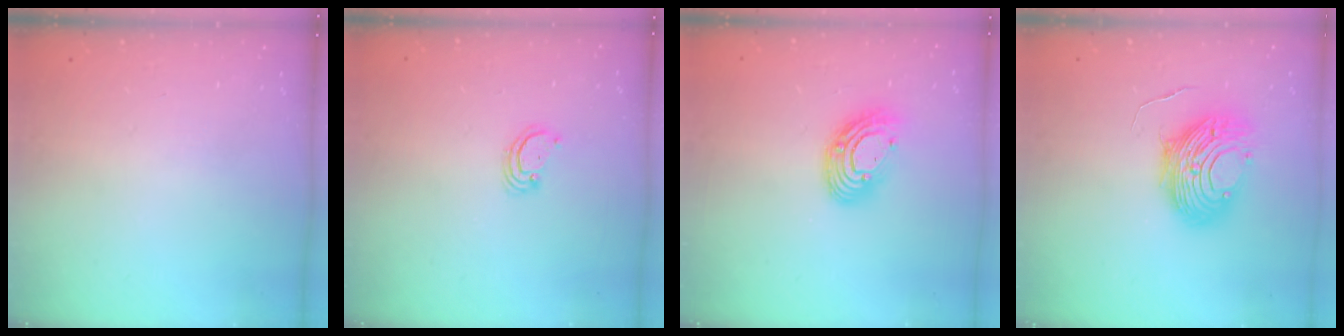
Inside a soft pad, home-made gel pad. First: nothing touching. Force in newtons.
{"total": 2.6, "press": 2.6, "slide": 0.2}
{"total": 11.6, "press": 11.5, "slide": 1.1}
{"total": 12.5, "press": 12.4, "slide": 1.4}